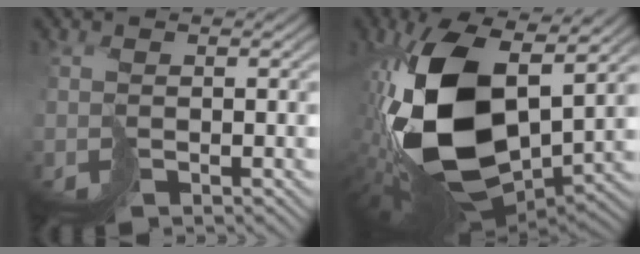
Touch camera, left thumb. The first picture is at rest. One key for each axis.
{"total": 16.8, "fx": 2.3, "fy": 10.3, "fz": 13.1, "tx": -0.300, "ty": -0.020, "tz": 0.043}